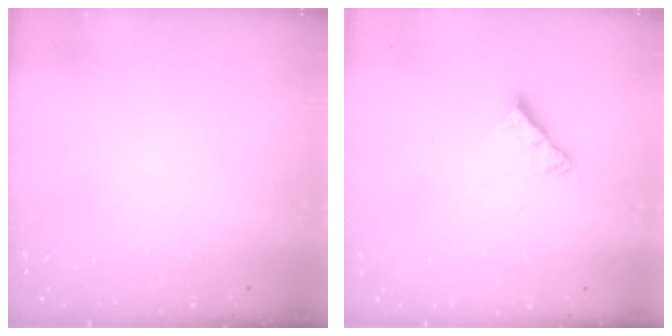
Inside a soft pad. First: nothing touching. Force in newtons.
{"total": 5.3, "press": 5.3, "slide": 0.6}